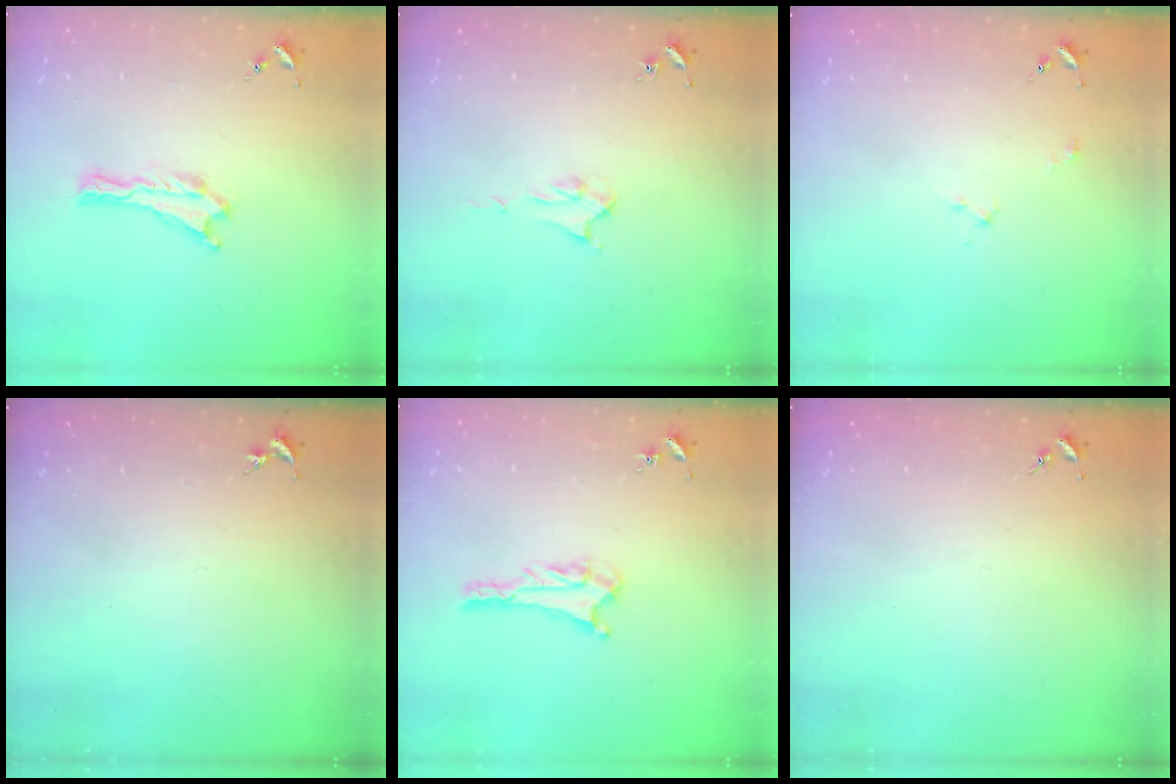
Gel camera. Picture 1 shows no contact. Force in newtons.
{"total": 1.9, "press": 1.9, "slide": 0.1}
{"total": 2.0, "press": 2.0, "slide": 0.1}
{"total": 0.0}
{"total": 2.8, "press": 2.8, "slide": 0.2}
{"total": 0.0}